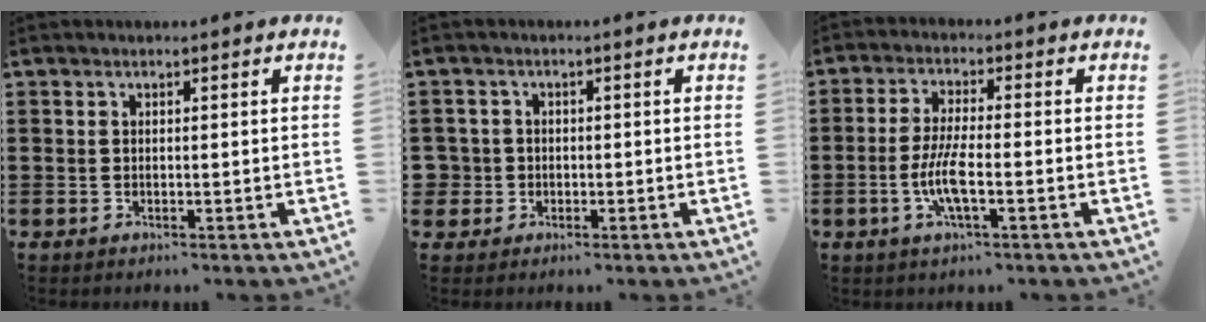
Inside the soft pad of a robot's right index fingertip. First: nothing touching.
{"total": 2.5, "force": [-0.6, 2.4, 0.2], "torque": [-0.024, 0.004, -0.018]}
{"total": 6.1, "force": [-1.9, 1.3, 5.7], "torque": [-0.124, -0.010, -0.042]}